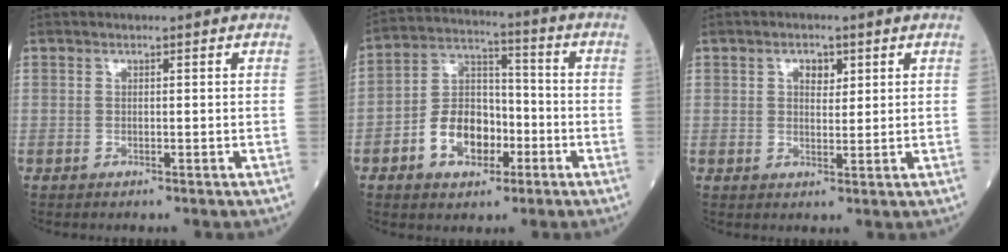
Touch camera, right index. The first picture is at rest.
{"total": 10.1, "force": [-3.8, 6.4, 6.8], "torque": [-0.139, 0.024, -0.066]}
{"total": 2.8, "force": [1.2, 1.7, 1.9], "torque": [-0.029, 0.003, 0.019]}